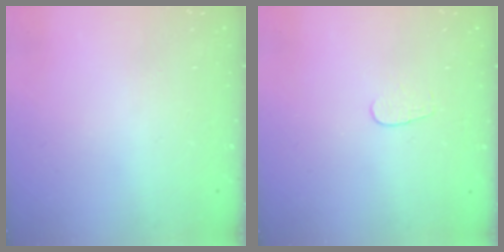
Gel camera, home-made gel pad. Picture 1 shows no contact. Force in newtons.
{"total": 4.0, "press": 4.0, "slide": 0.3}